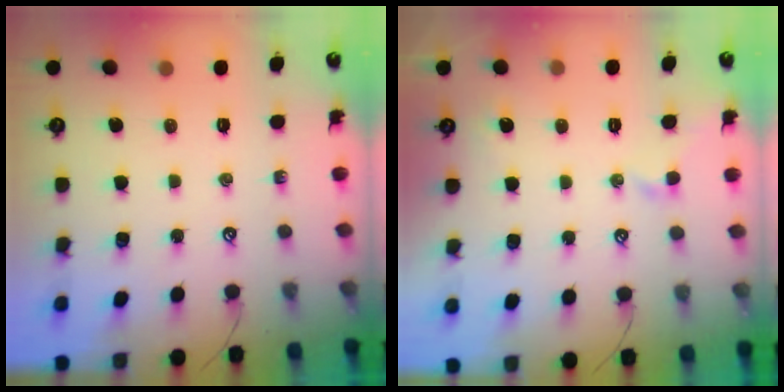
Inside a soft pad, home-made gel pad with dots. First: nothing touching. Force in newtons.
{"total": 0.9, "press": 0.8, "slide": 0.4}